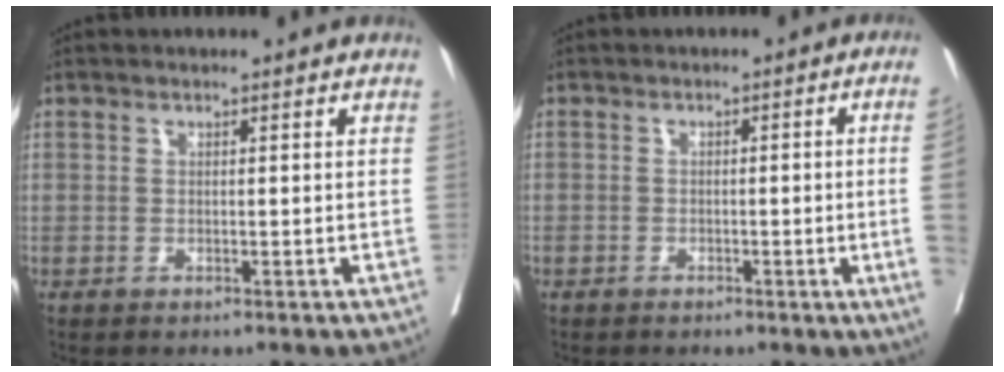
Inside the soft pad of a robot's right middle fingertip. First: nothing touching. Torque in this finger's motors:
{"motor_torque": [1.00, -1.13, -0.85, -0.21]}